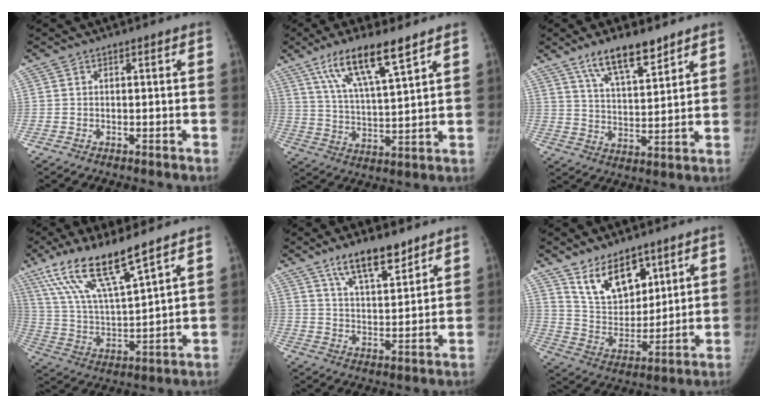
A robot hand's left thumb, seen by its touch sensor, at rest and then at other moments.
{"total": 13.0, "force": [8.1, 2.5, 9.8], "torque": [-0.170, -0.028, 0.154]}
{"total": 10.9, "force": [7.7, 3.4, 7.0], "torque": [-0.096, -0.043, 0.140]}
{"total": 16.3, "force": [10.9, 3.0, 11.7], "torque": [-0.215, -0.049, 0.220]}
{"total": 10.3, "force": [7.2, 3.4, 6.4], "torque": [-0.083, -0.044, 0.130]}
{"total": 13.1, "force": [8.3, 7.4, 7.0], "torque": [-0.079, -0.056, 0.162]}